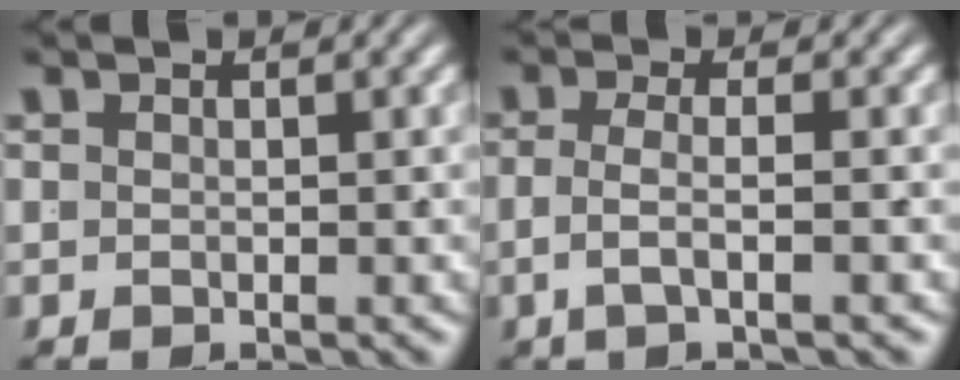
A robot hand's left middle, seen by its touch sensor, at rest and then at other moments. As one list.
[{"total": 2.4, "force": [-0.9, -0.2, 2.2], "torque": [-0.040, -0.011, -0.011]}]